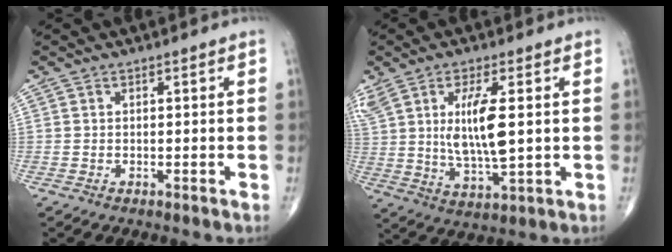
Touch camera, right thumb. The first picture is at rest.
{"total": 13.1, "force": [2.5, 4.5, 12.1], "torque": [-0.242, -0.018, 0.055]}